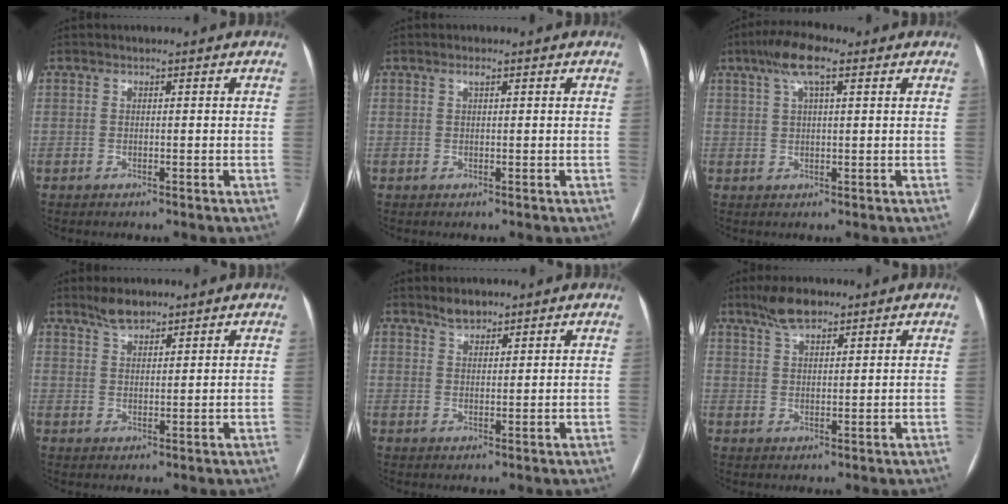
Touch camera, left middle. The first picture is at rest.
{"total": 0.8, "force": [0.5, 0.1, 0.6], "torque": [-0.015, 0.001, 0.008]}
{"total": 6.5, "force": [3.6, 1.3, 5.3], "torque": [-0.110, 0.021, 0.062]}
{"total": 3.4, "force": [3.0, 0.9, 1.4], "torque": [-0.033, 0.004, 0.056]}
{"total": 2.7, "force": [2.4, 0.9, 0.8], "torque": [-0.018, 0.003, 0.043]}
{"total": 5.0, "force": [3.9, 1.4, 2.8], "torque": [-0.062, 0.009, 0.074]}